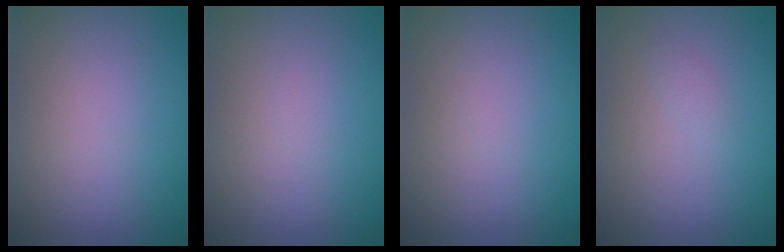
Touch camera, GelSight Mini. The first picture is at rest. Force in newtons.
{"total": 0.0}
{"total": 0.0}
{"total": 0.6, "press": 0.6, "slide": 0.0}